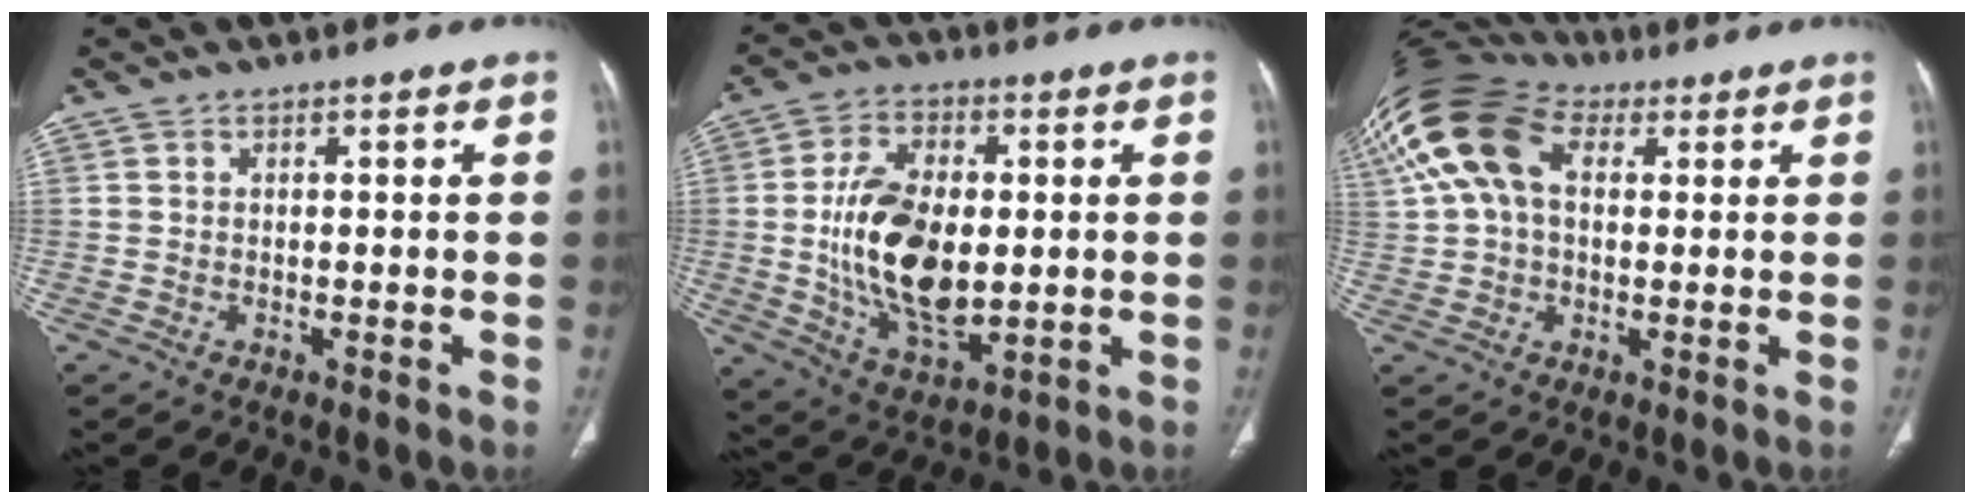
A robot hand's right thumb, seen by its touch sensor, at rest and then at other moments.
{"total": 16.9, "force": [-0.1, 9.4, 14.1], "torque": [-0.246, -0.010, 0.007]}
{"total": 18.1, "force": [6.2, 11.8, 12.3], "torque": [-0.273, 0.048, 0.111]}